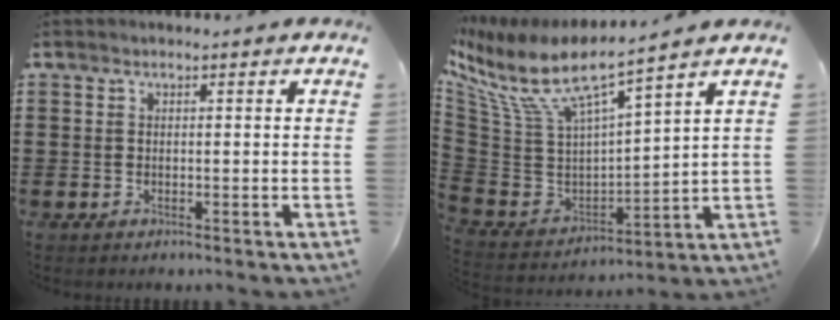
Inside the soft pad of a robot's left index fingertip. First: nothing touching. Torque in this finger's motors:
{"motor_torque": [2.14, 0.00, 0.25, 0.21]}